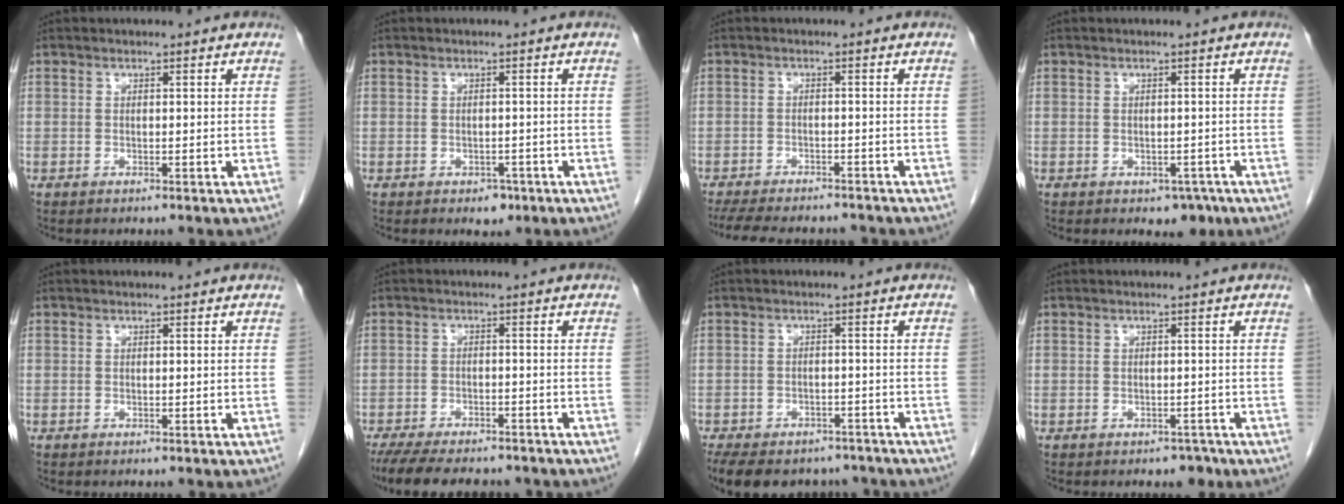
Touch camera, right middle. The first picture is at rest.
{"total": 2.0, "force": [-1.1, 1.3, 0.9], "torque": [-0.008, 0.003, -0.008]}
{"total": 13.4, "force": [-11.8, 3.5, 5.3], "torque": [-0.108, -0.011, -0.158]}
{"total": 2.6, "force": [-1.3, 1.8, 1.3], "torque": [-0.006, 0.003, -0.009]}
{"total": 0.0}
{"total": 14.2, "force": [-12.0, 4.1, 6.4], "torque": [-0.130, -0.013, -0.168]}
{"total": 16.0, "force": [-12.6, 7.7, 6.1], "torque": [-0.151, -0.004, -0.161]}
{"total": 1.7, "force": [-1.3, 1.1, 0.4], "torque": [0.000, 0.005, -0.014]}